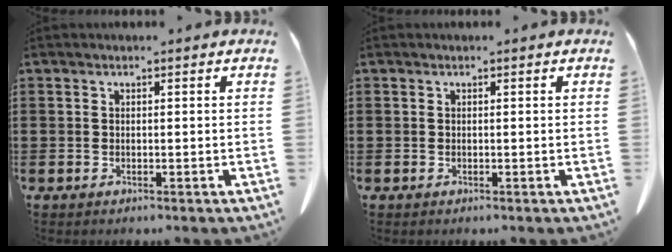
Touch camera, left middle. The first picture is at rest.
{"total": 0.0}